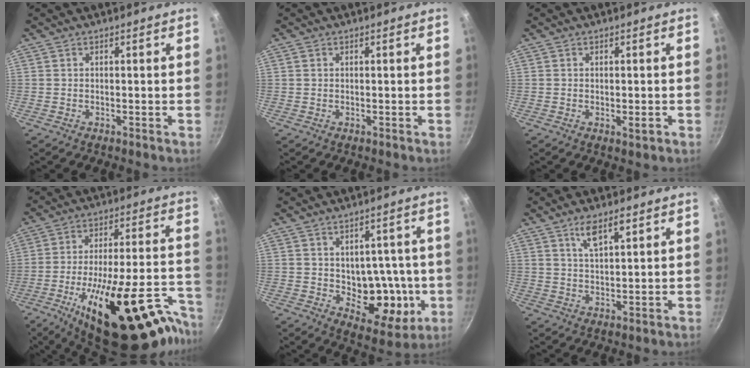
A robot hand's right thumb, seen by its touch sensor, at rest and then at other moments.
{"total": 0.6, "force": [0.2, 0.5, 0.2], "torque": [-0.003, 0.002, 0.002]}
{"total": 1.5, "force": [-0.4, 0.6, 1.4], "torque": [-0.021, -0.003, -0.007]}
{"total": 30.7, "force": [-18.5, 10.7, 22.1], "torque": [-0.270, 0.087, -0.273]}
{"total": 13.6, "force": [-1.5, 9.2, 9.9], "torque": [-0.073, -0.009, -0.006]}
{"total": 5.7, "force": [3.2, 1.9, 4.3], "torque": [-0.076, -0.012, 0.062]}